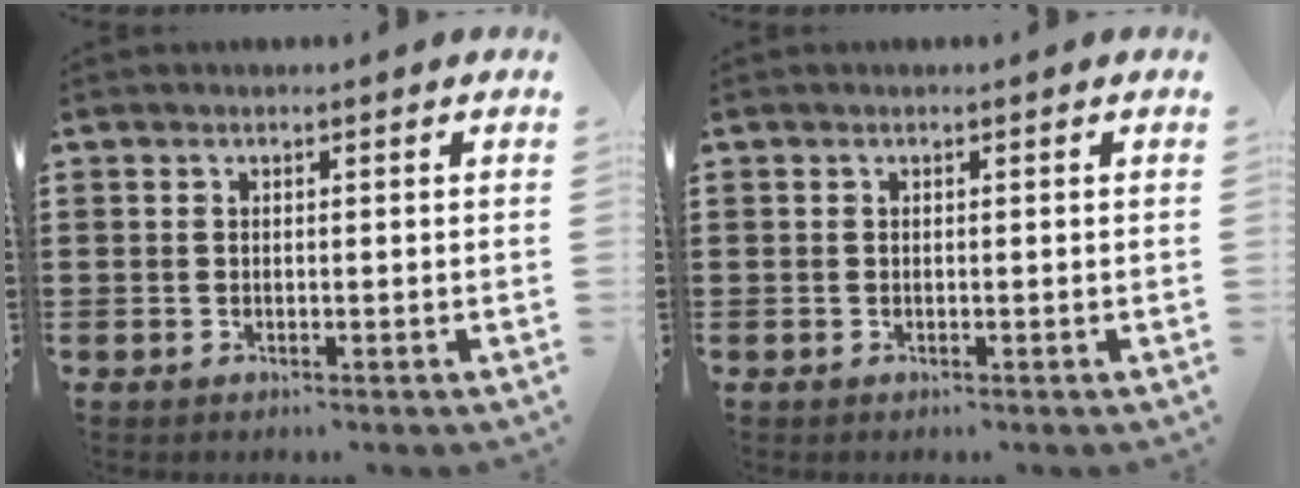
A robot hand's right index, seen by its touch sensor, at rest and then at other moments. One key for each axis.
{"total": 0.0}